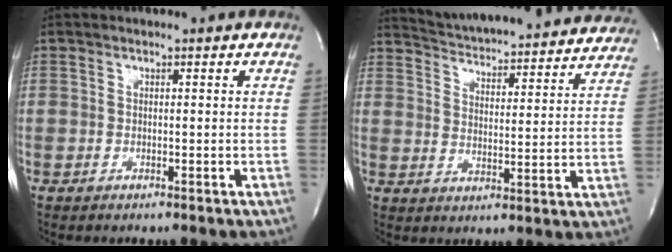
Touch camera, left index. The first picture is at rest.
{"total": 26.1, "force": [24.5, 3.9, 7.9], "torque": [-0.130, -0.034, 0.314]}